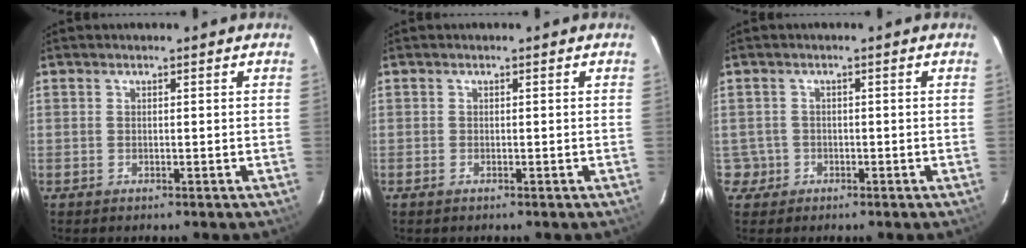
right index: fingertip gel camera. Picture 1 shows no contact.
{"total": 0.6, "force": [-0.4, 0.3, 0.3], "torque": [-0.007, -0.002, -0.010]}
{"total": 3.1, "force": [-0.9, 3.0, 0.0], "torque": [0.003, 0.018, -0.011]}